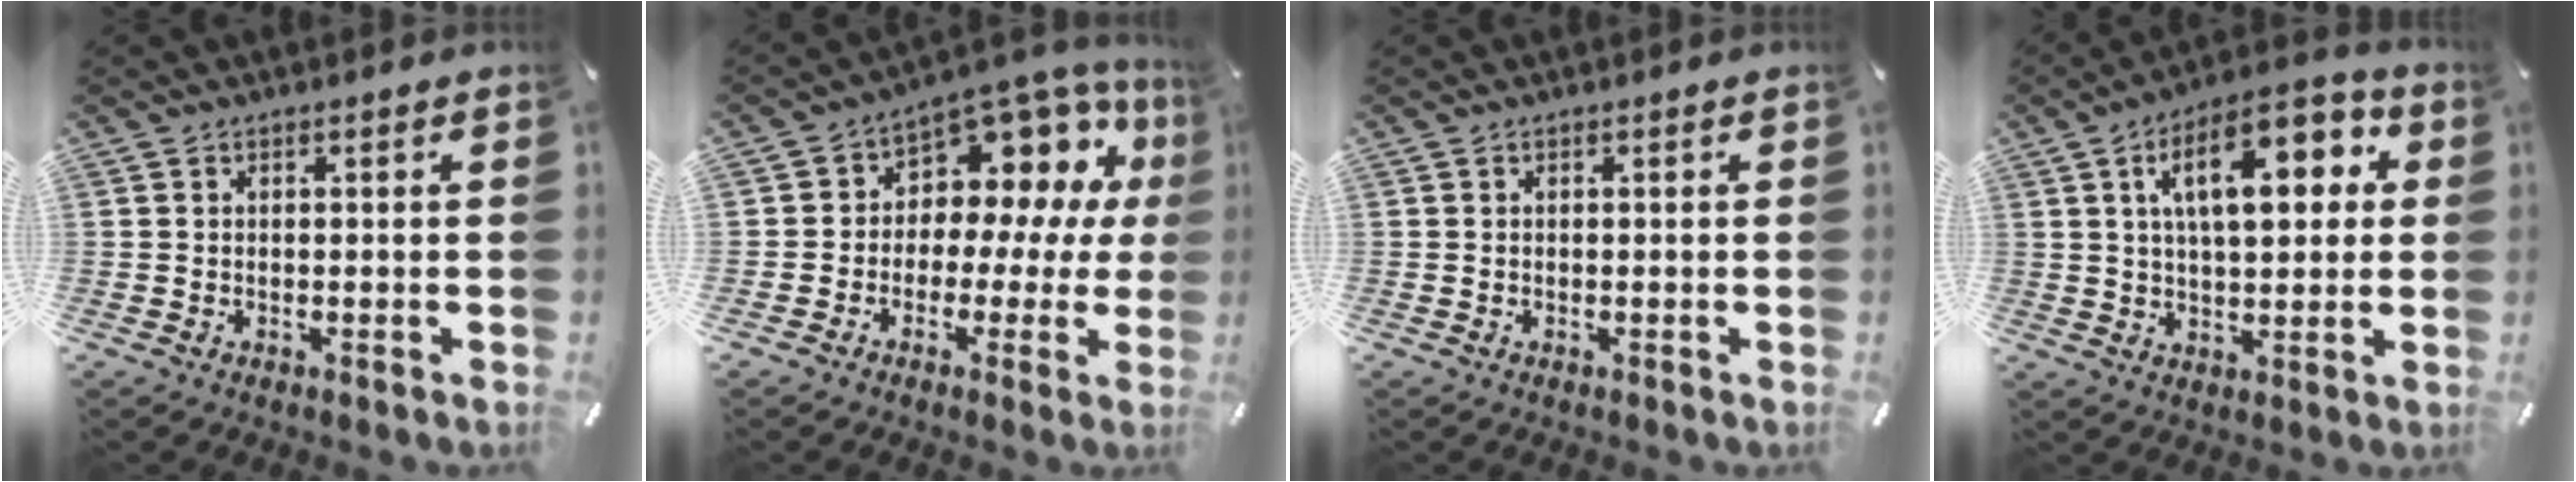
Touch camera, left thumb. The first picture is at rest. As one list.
[{"total": 8.3, "force": [2.9, 6.4, 4.4], "torque": [-0.081, -0.039, 0.055]}, {"total": 0.0}, {"total": 16.0, "force": [5.7, 7.6, 12.9], "torque": [-0.193, -0.005, 0.091]}]